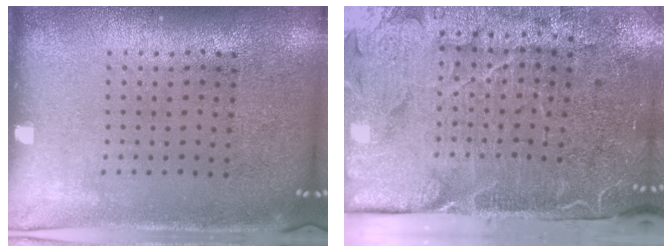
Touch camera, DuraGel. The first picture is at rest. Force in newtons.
{"total": 5.0, "press": 4.0, "slide": 3.1}